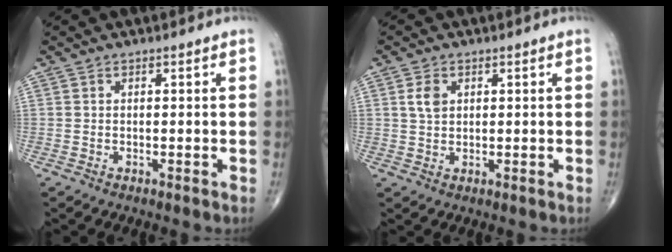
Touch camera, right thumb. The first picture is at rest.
{"total": 3.3, "force": [1.0, 2.2, 2.1], "torque": [-0.035, -0.002, 0.022]}